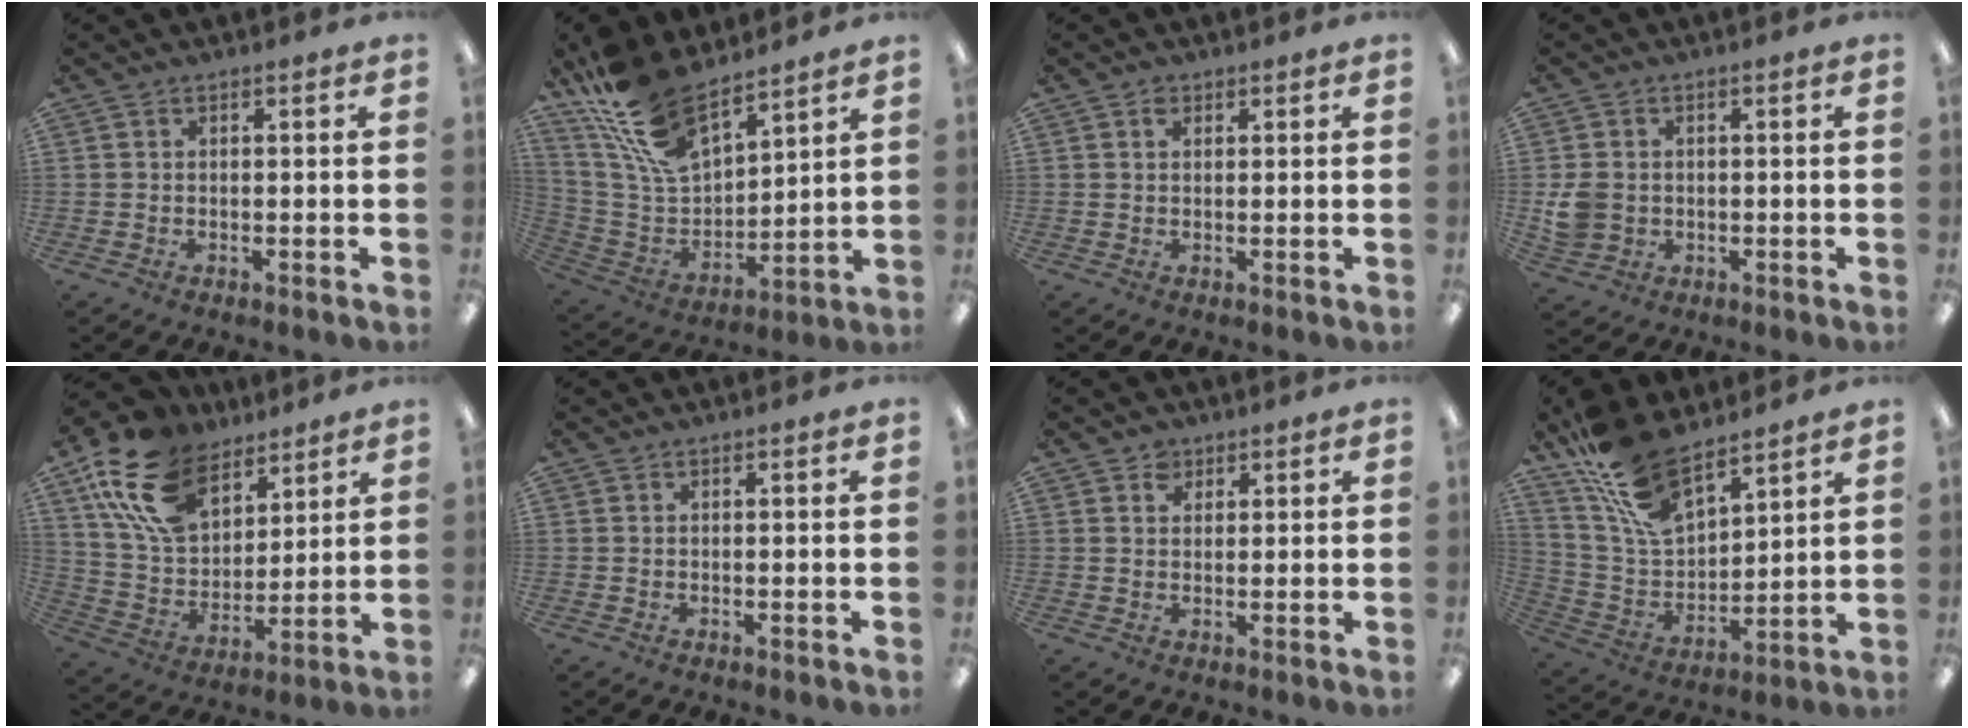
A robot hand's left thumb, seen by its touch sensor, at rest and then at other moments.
{"total": 18.0, "force": [13.4, 7.8, 9.1], "torque": [-0.210, -0.070, 0.250]}
{"total": 1.6, "force": [0.9, 1.1, 0.8], "torque": [-0.009, -0.003, 0.016]}
{"total": 5.6, "force": [0.1, 5.0, 2.5], "torque": [-0.054, 0.008, 0.004]}
{"total": 19.2, "force": [12.0, 11.3, 9.8], "torque": [-0.210, -0.048, 0.221]}
{"total": 0.0}
{"total": 2.7, "force": [1.8, 2.0, 0.6], "torque": [-0.008, -0.002, 0.032]}
{"total": 16.2, "force": [11.9, 7.0, 8.5], "torque": [-0.191, -0.057, 0.222]}